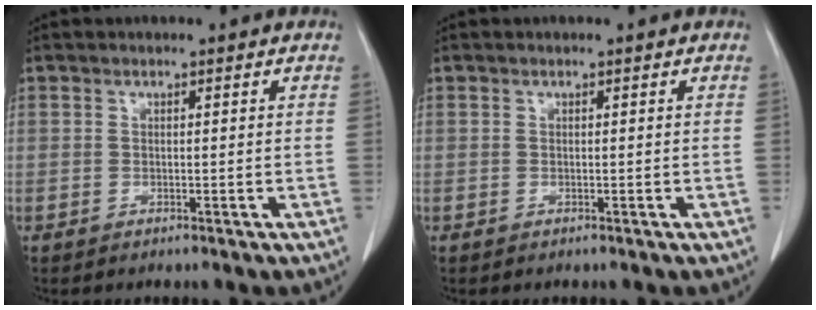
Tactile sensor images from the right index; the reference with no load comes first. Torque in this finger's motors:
{"motor_torque": [0.00, 0.00, 0.00, 0.00]}